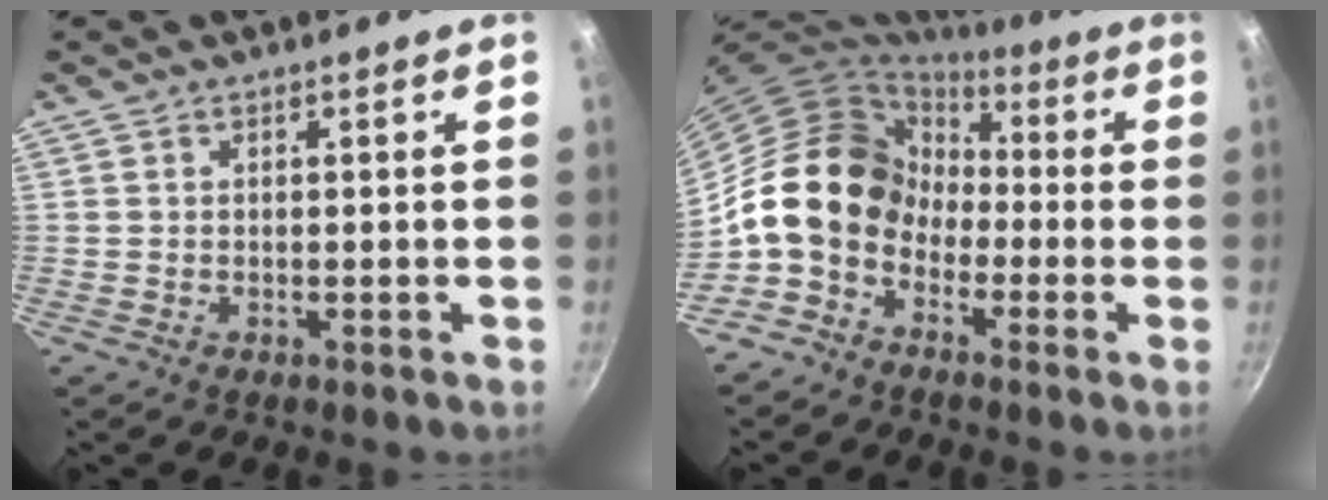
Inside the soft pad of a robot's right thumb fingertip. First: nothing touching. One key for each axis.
{"total": 13.5, "fx": -2.3, "fy": 10.8, "fz": 7.8, "tx": -0.093, "ty": 0.042, "tz": -0.057}